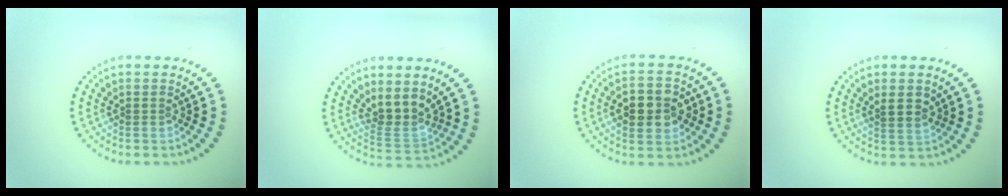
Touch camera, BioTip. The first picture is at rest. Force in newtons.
{"total": 3.4, "press": 2.7, "slide": 2.1}
{"total": 4.9, "press": 4.9, "slide": 0.1}
{"total": 1.5, "press": 1.3, "slide": 0.6}